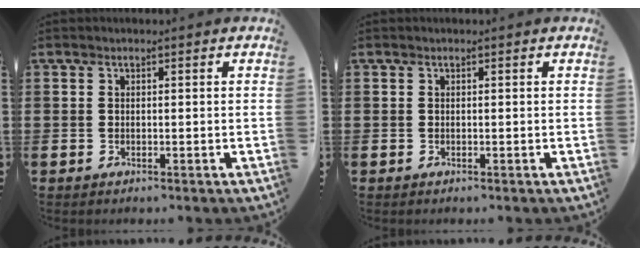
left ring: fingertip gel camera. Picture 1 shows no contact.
{"total": 0.0}